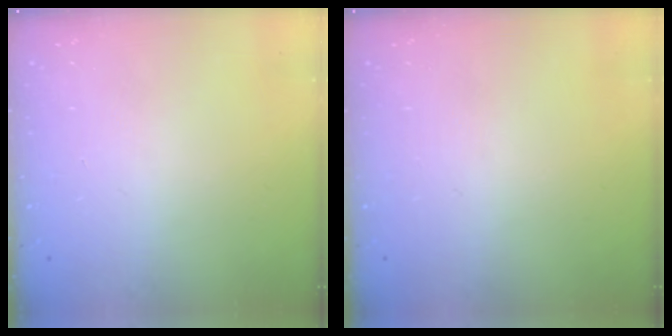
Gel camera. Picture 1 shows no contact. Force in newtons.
{"total": 0.0}